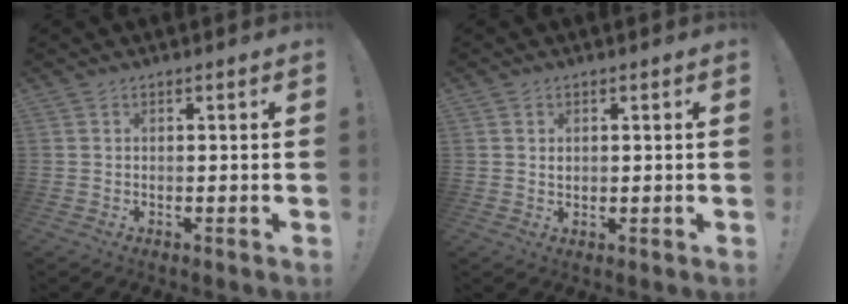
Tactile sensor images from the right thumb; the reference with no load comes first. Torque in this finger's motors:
{"motor_torque": [0.08, 0.40, -0.27, 0.43, -0.14]}